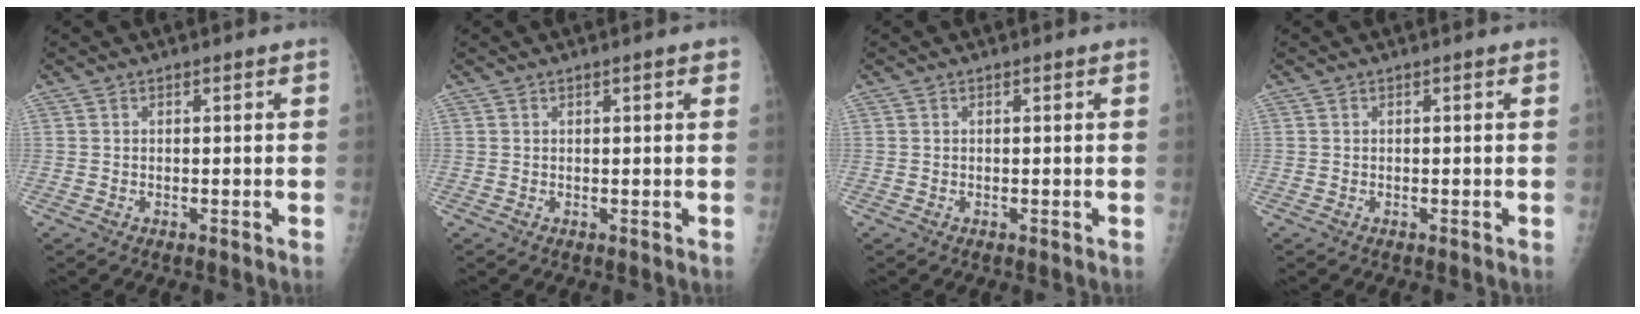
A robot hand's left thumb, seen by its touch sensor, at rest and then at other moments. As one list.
[{"total": 1.5, "force": [0.8, 0.3, 1.2], "torque": [-0.018, 0.000, 0.009]}, {"total": 0.0}, {"total": 0.0}]